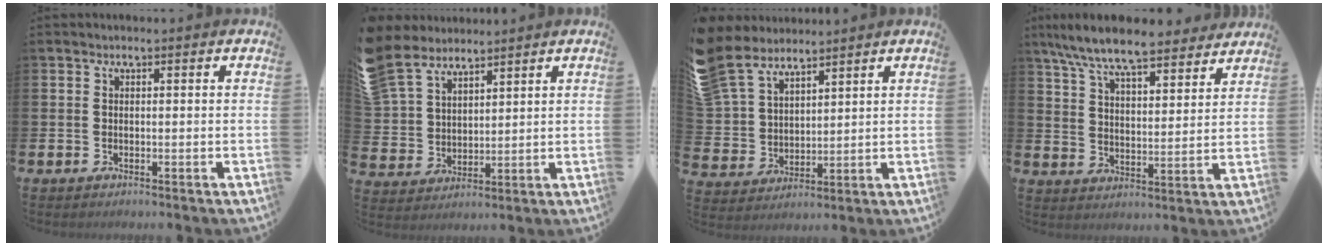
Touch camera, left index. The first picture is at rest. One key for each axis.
{"total": 7.6, "fx": 6.6, "fy": 3.5, "fz": 1.0, "tx": -0.061, "ty": -0.029, "tz": 0.128}
{"total": 8.2, "fx": 7.1, "fy": 3.8, "fz": 1.4, "tx": -0.071, "ty": -0.035, "tz": 0.136}
{"total": 9.2, "fx": 8.5, "fy": 1.1, "fz": 3.3, "tx": -0.102, "ty": -0.043, "tz": 0.152}